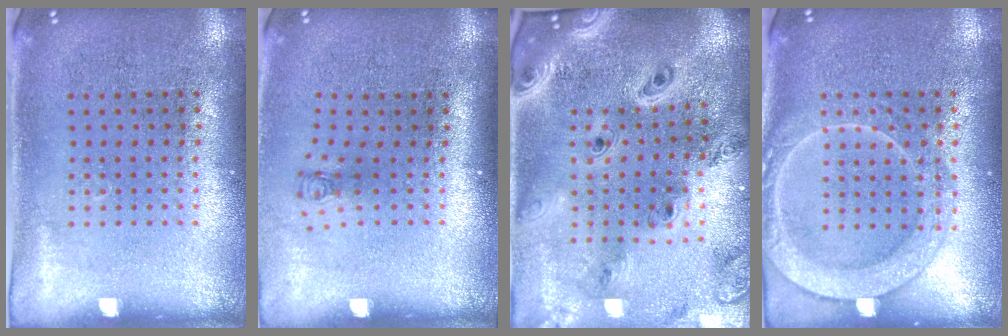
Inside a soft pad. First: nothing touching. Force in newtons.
{"total": 0.7, "press": 0.4, "slide": 0.6}
{"total": 2.9, "press": 2.5, "slide": 1.6}
{"total": 3.4, "press": 3.3, "slide": 0.5}